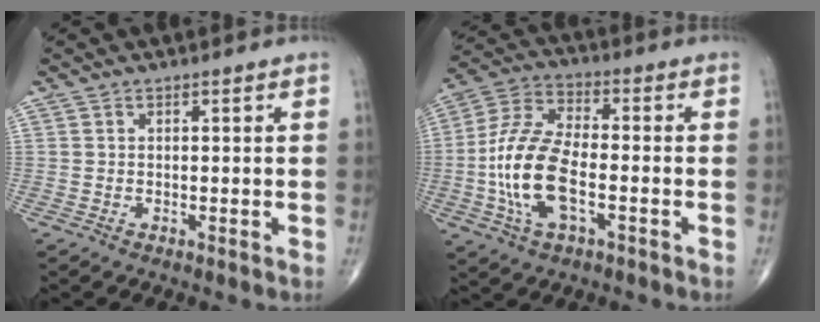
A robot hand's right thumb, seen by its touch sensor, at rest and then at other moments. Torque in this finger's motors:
{"motor_torque": [1.30, 1.48, 1.55, -0.16, 0.57]}